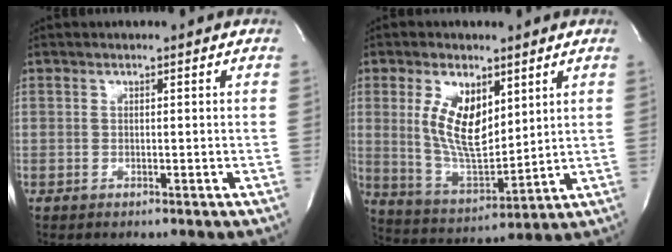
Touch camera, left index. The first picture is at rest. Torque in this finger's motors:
{"motor_torque": [0.31, -0.13, 0.50, 0.16]}